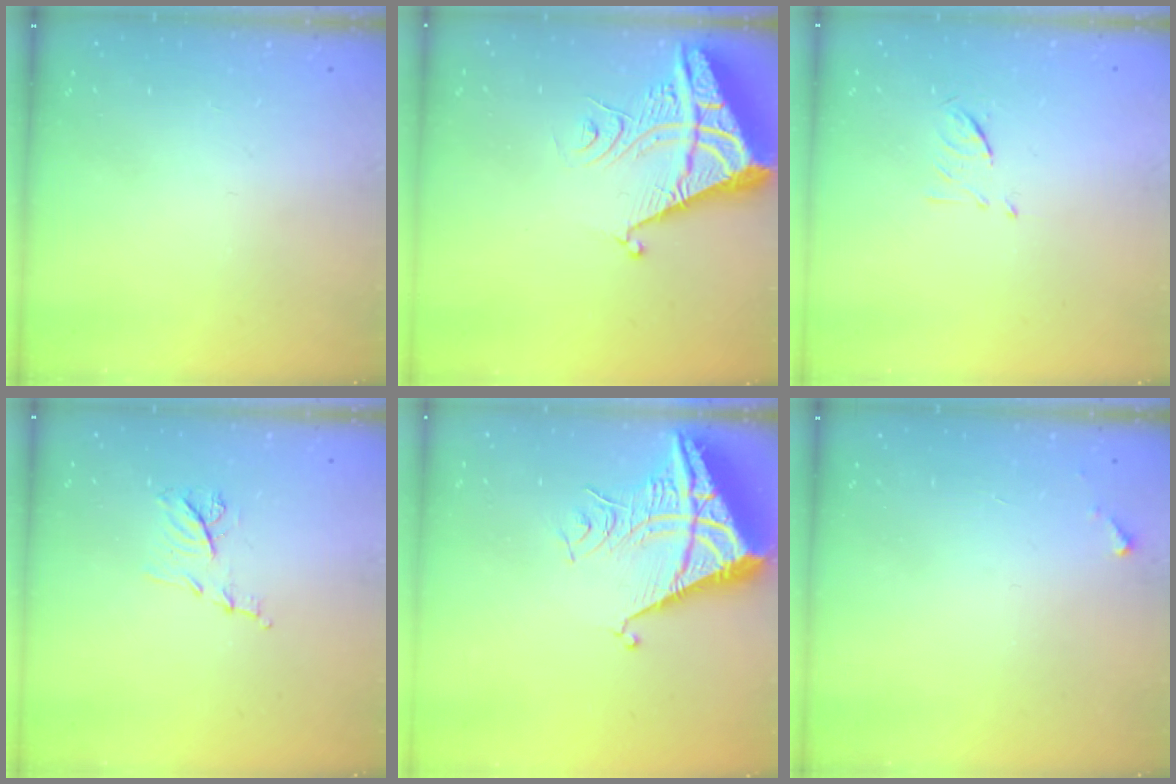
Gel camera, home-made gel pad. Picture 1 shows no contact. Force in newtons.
{"total": 8.5, "press": 8.4, "slide": 0.9}
{"total": 6.3, "press": 6.2, "slide": 1.0}
{"total": 7.3, "press": 7.2, "slide": 0.9}
{"total": 7.8, "press": 7.8, "slide": 0.7}
{"total": 2.8, "press": 2.8, "slide": 0.1}